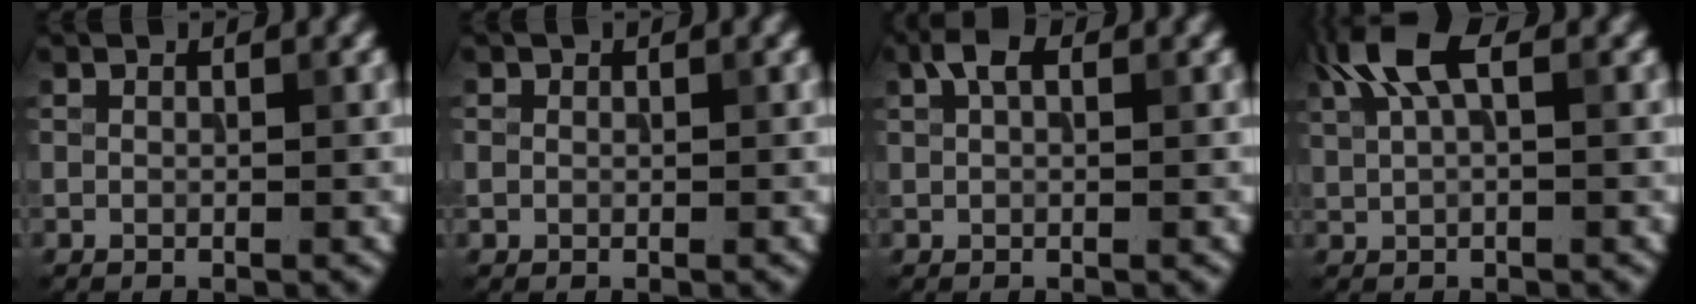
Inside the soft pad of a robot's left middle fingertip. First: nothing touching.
{"total": 0.7, "force": [0.0, 0.7, 0.1], "torque": [0.002, -0.001, -0.002]}
{"total": 2.2, "force": [1.0, 1.2, 1.6], "torque": [-0.026, 0.008, 0.013]}
{"total": 4.9, "force": [2.3, 1.8, 3.9], "torque": [-0.084, 0.010, 0.041]}